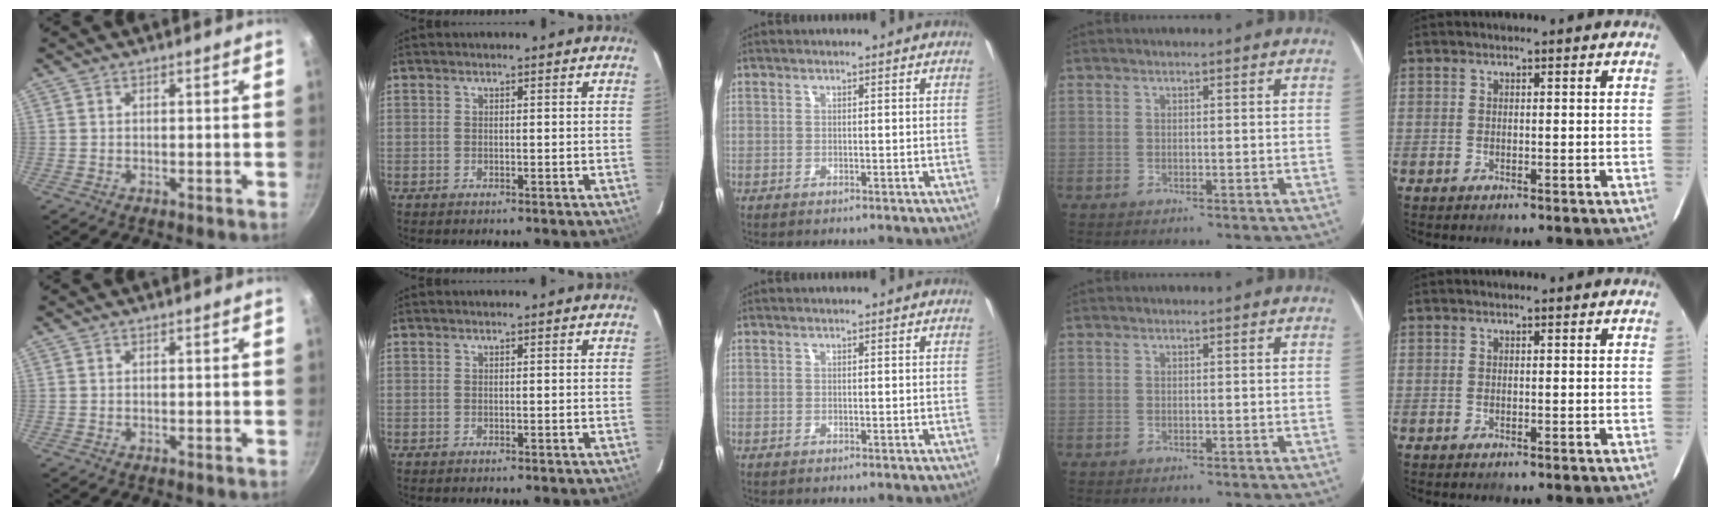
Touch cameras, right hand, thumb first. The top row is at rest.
{}